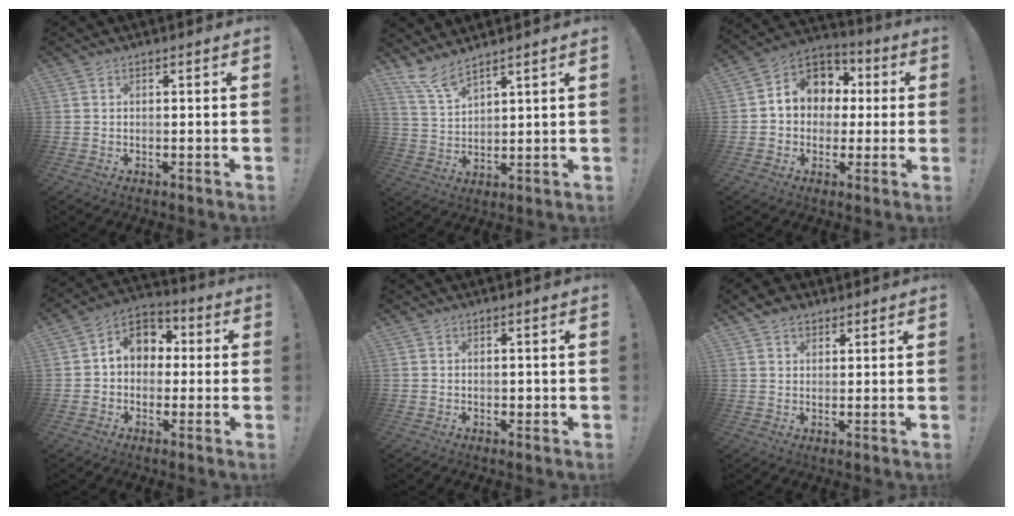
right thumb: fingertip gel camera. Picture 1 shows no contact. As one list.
[{"total": 7.1, "force": [6.2, 1.1, 3.3], "torque": [-0.076, -0.035, 0.115]}, {"total": 11.4, "force": [2.2, 10.0, 5.2], "torque": [-0.065, -0.003, 0.047]}, {"total": 9.4, "force": [1.2, 7.9, 5.0], "torque": [-0.070, 0.009, 0.030]}, {"total": 0.7, "force": [-0.1, 0.7, 0.2], "torque": [-0.004, 0.002, -0.001]}, {"total": 4.2, "force": [2.8, 2.9, 1.2], "torque": [-0.011, -0.014, 0.050]}]